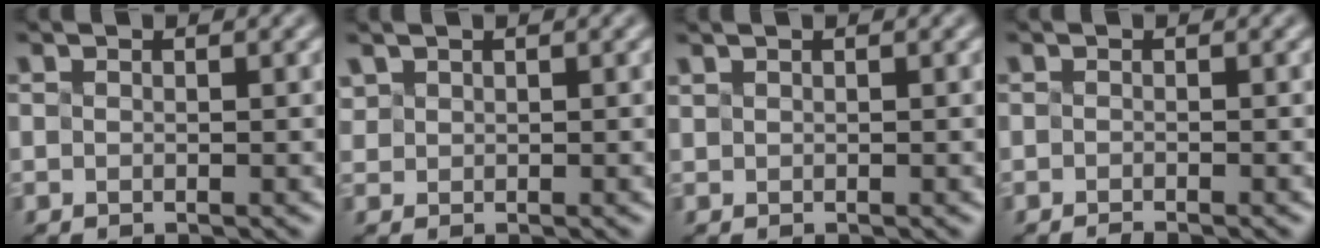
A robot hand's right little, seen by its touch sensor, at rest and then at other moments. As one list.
[{"total": 0.9, "force": [0.6, -0.2, -0.6], "torque": [-0.003, 0.007, 0.026]}, {"total": 1.7, "force": [1.2, 0.9, 0.9], "torque": [-0.008, 0.017, 0.010]}, {"total": 1.0, "force": [-1.0, -0.3, -0.2], "torque": [0.006, -0.001, -0.007]}]